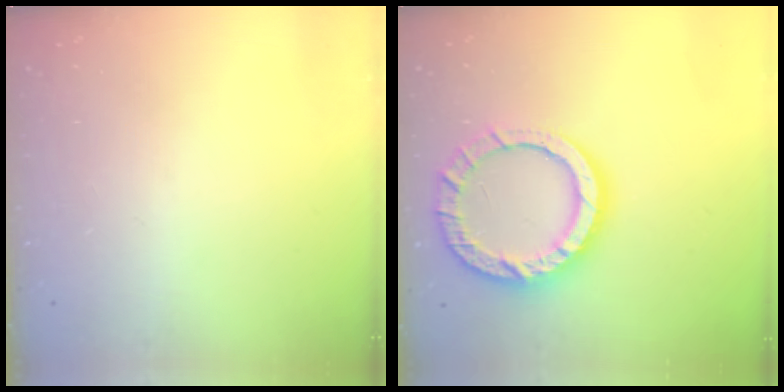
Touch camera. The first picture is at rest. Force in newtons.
{"total": 14.6, "press": 14.5, "slide": 1.3}